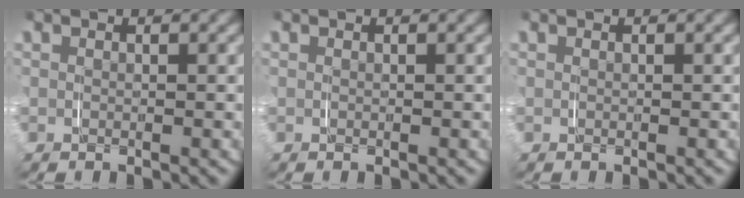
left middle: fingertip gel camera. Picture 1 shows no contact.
{"total": 0.0}
{"total": 0.0}